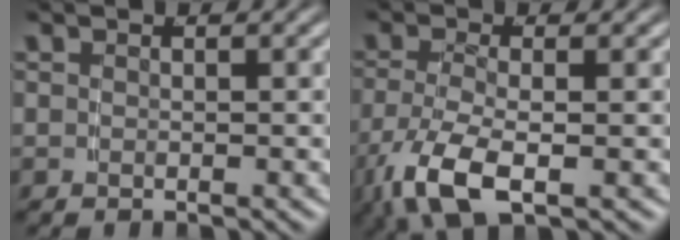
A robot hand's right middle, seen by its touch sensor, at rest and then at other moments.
{"total": 5.4, "force": [-2.6, 2.2, 4.2], "torque": [-0.102, -0.027, -0.029]}